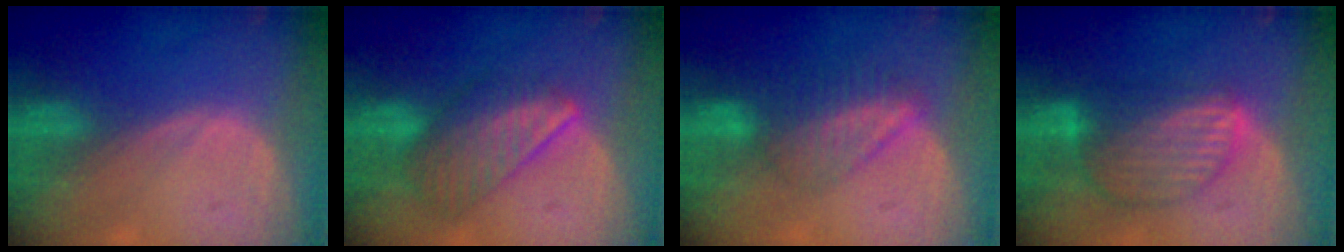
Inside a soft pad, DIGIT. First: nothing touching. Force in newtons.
{"total": 8.2, "press": 7.3, "slide": 3.7}
{"total": 6.5, "press": 5.9, "slide": 2.7}
{"total": 9.0, "press": 7.8, "slide": 4.4}